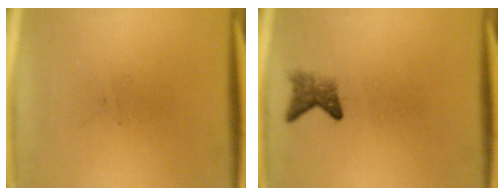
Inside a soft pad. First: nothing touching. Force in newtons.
{"total": 2.4}